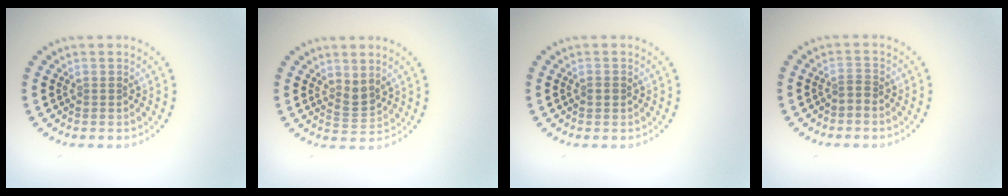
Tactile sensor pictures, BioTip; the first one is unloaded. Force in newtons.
{"total": 1.7, "press": 1.3, "slide": 1.1}
{"total": 0.8, "press": 0.8, "slide": 0.2}
{"total": 0.8, "press": 0.4, "slide": 0.7}